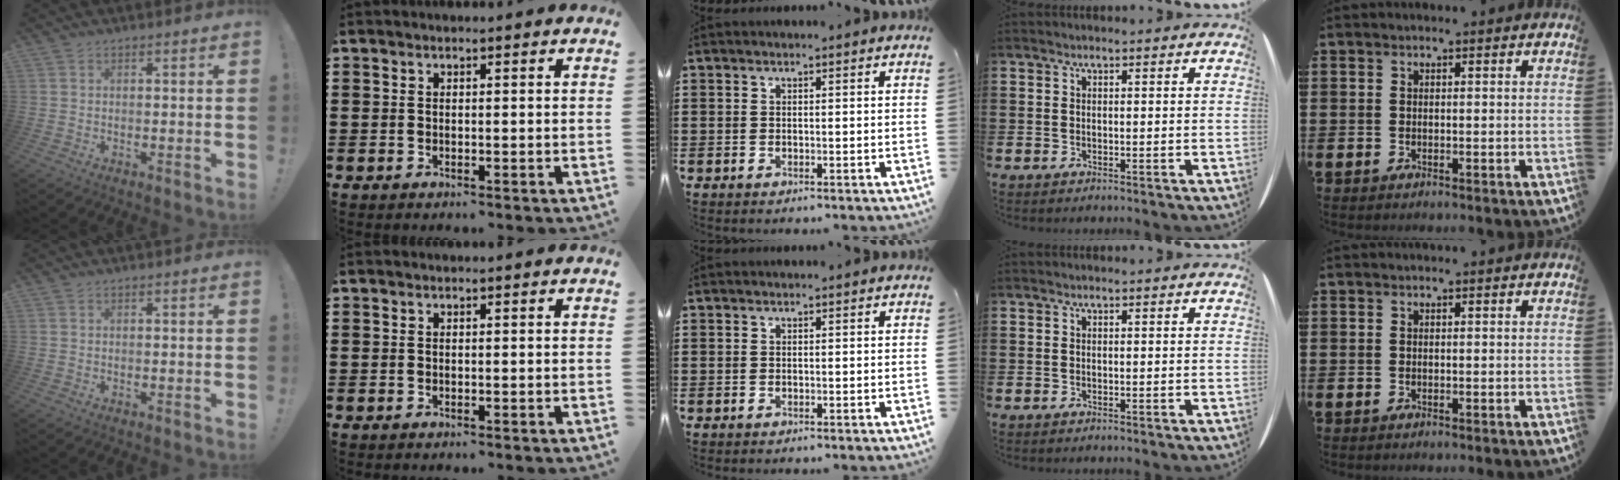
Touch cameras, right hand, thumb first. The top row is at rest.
{}